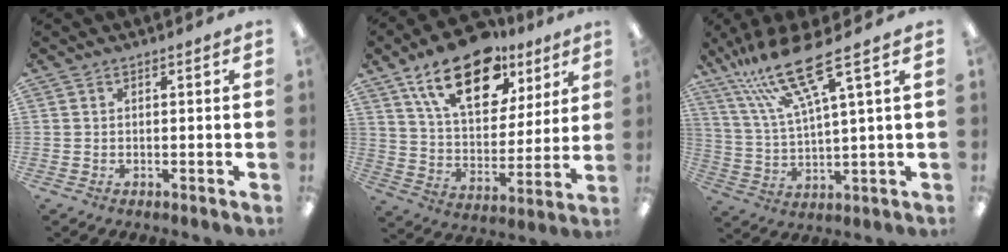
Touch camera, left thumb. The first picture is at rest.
{"total": 20.7, "force": [13.0, 10.6, 12.1], "torque": [-0.194, -0.056, 0.223]}
{"total": 16.7, "force": [11.1, 3.0, 12.1], "torque": [-0.254, -0.050, 0.185]}